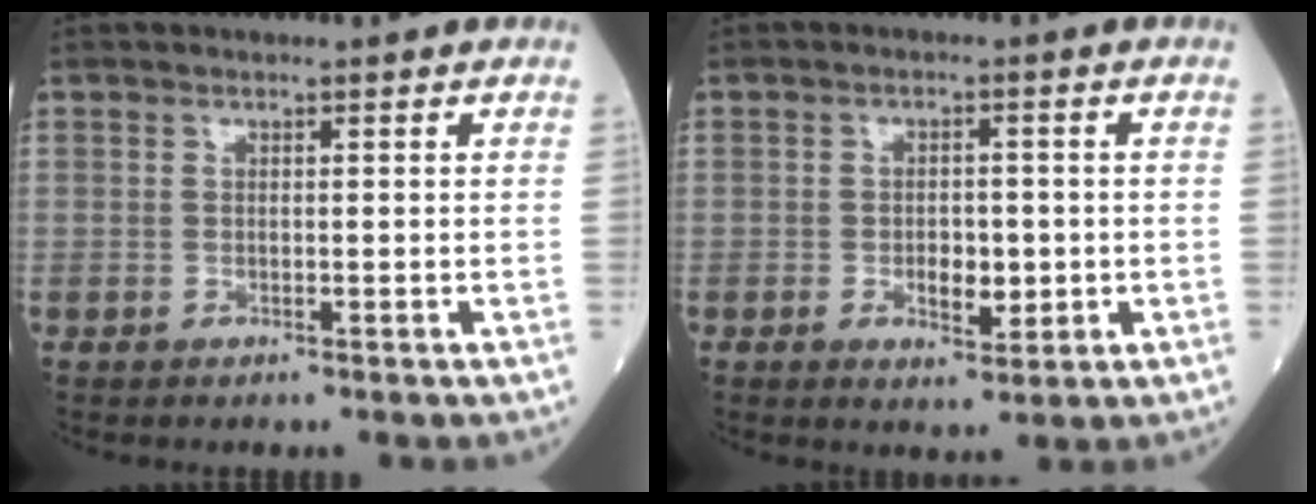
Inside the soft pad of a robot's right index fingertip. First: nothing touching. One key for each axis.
{"total": 4.6, "fx": -1.0, "fy": 2.3, "fz": 3.9, "tx": -0.062, "ty": -0.002, "tz": -0.008}